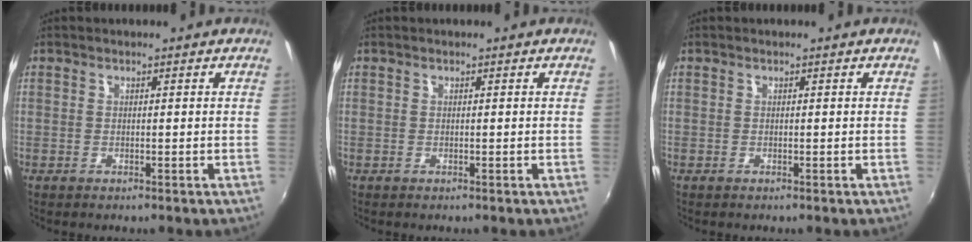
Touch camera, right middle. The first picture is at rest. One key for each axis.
{"total": 0.0}
{"total": 0.0}